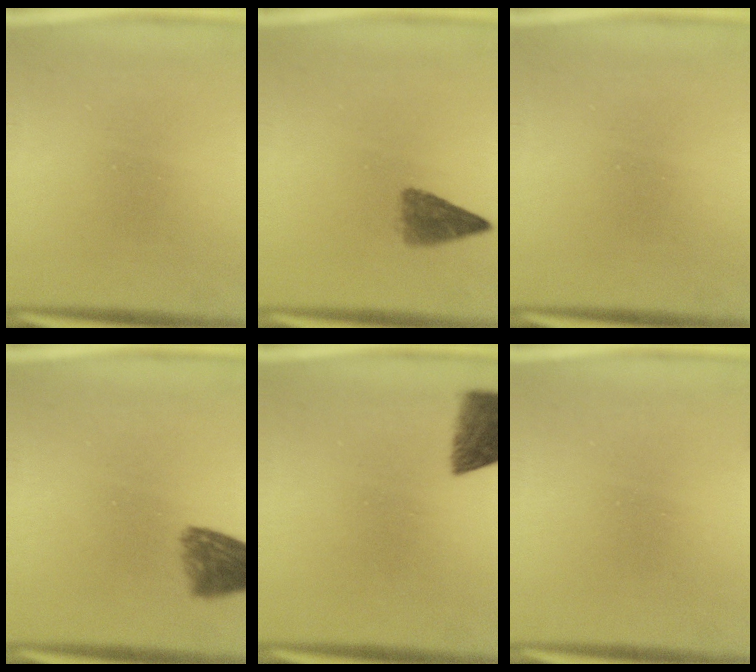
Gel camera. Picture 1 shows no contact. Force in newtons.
{"total": 2.7}
{"total": 0.0}
{"total": 5.8}
{"total": 7.4}
{"total": 0.9}